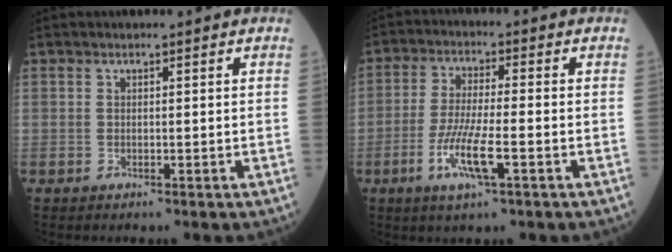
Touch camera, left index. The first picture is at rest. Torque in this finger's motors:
{"motor_torque": [0.66, -0.15, 0.26, 0.17]}